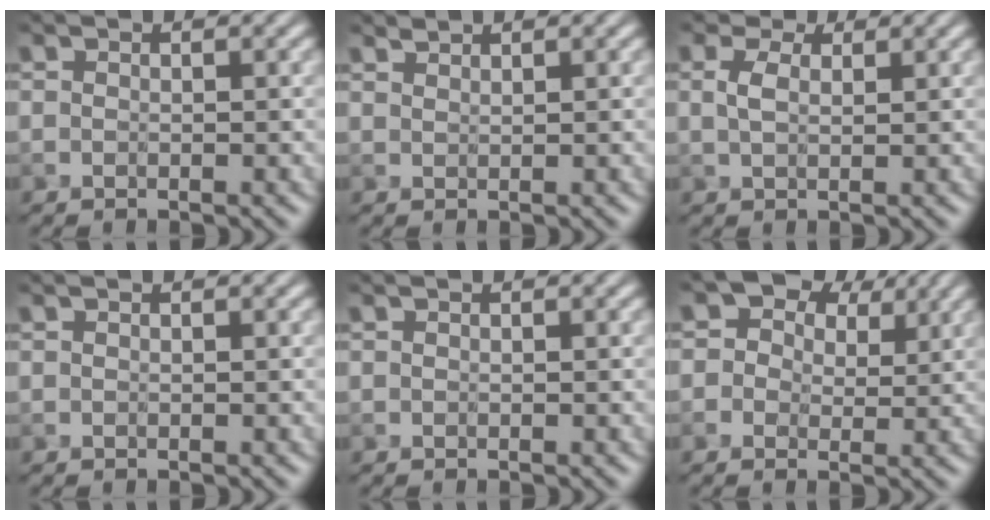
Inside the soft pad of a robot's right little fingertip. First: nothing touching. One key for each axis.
{"total": 0.9, "fx": 0.9, "fy": -0.1, "fz": 0.0, "tx": 0.000, "ty": 0.000, "tz": 0.021}
{"total": 2.3, "fx": 0.9, "fy": 1.5, "fz": 1.5, "tx": -0.038, "ty": 0.004, "tz": 0.018}
{"total": 0.0}
{"total": 0.0}
{"total": 5.8, "fx": 3.1, "fy": 4.1, "fz": 2.6, "tx": -0.033, "ty": 0.006, "tz": 0.022}